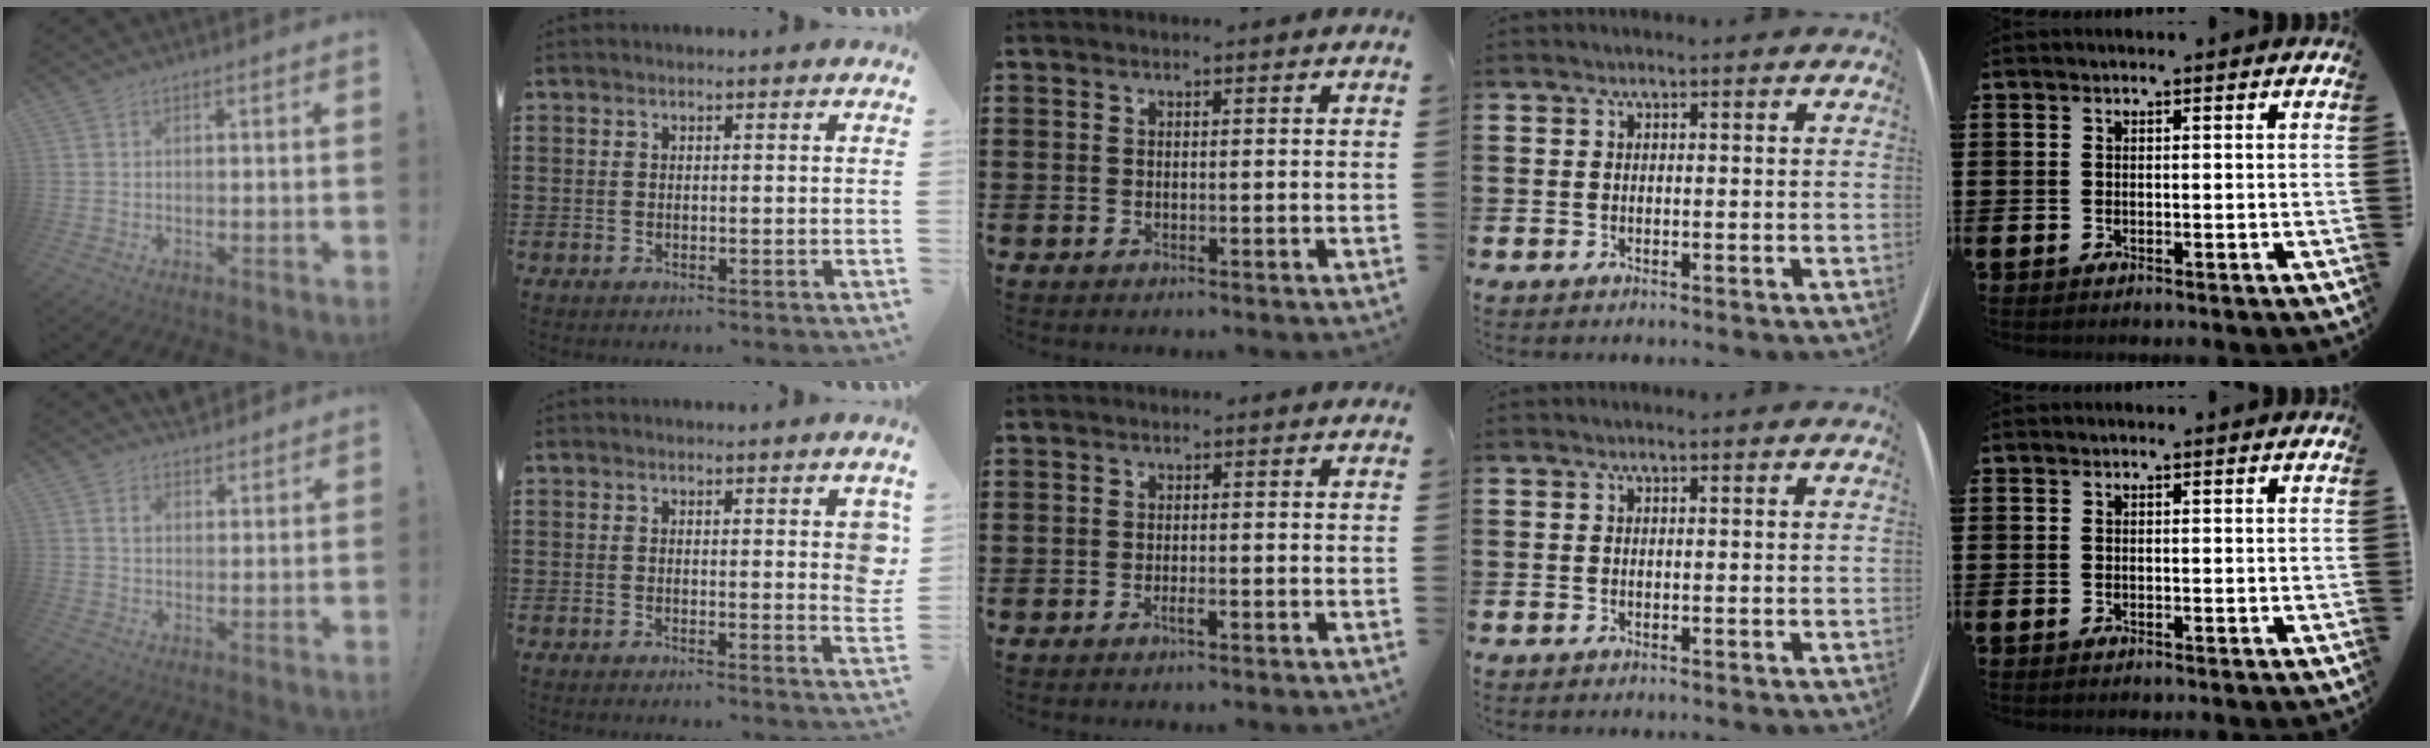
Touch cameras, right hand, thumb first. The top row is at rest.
{"thumb": {"total": 4.5, "force": [3.5, 2.6, 1.3], "torque": [-0.010, -0.022, 0.062]}, "index": {"total": 2.9, "force": [1.4, 0.9, 2.4], "torque": [-0.027, -0.005, 0.019]}, "middle": {"total": 1.1, "force": [-0.8, 0.2, 0.8], "torque": [-0.017, -0.004, -0.013]}}